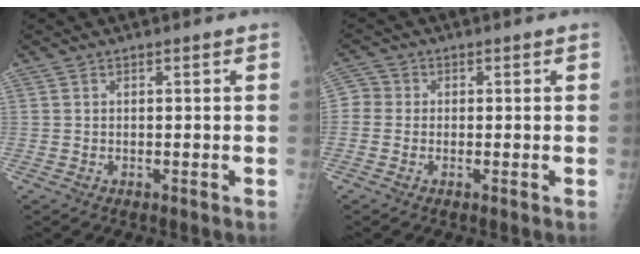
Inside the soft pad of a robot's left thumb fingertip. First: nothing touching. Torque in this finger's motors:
{"motor_torque": [1.08, 1.04, -0.15, -0.06, 0.02]}